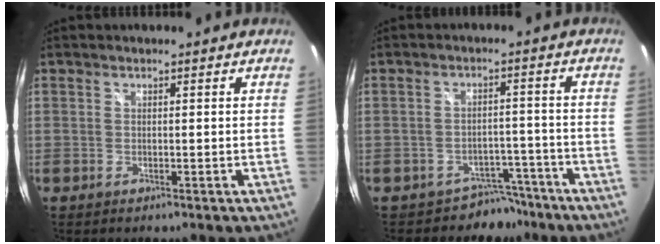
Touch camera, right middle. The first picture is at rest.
{"total": 5.9, "force": [-4.8, 3.5, -0.2], "torque": [0.006, 0.027, -0.067]}